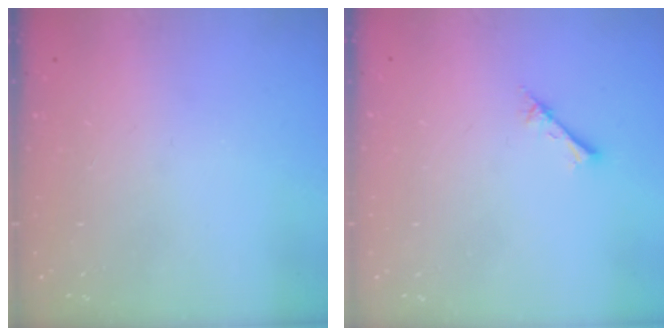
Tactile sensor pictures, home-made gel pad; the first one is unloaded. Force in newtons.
{"total": 2.7, "press": 2.6, "slide": 0.3}